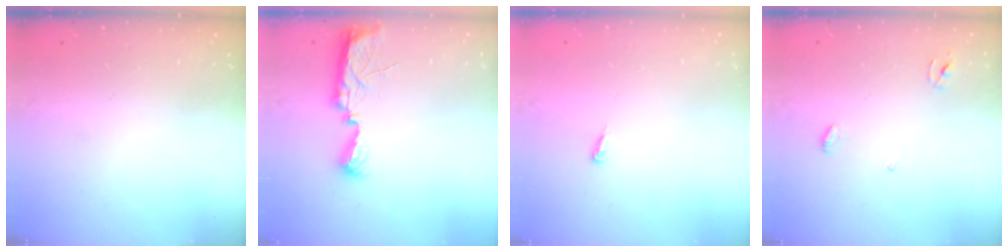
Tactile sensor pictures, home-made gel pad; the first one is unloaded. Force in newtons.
{"total": 7.9, "press": 7.8, "slide": 0.8}
{"total": 3.3, "press": 3.3, "slide": 0.8}
{"total": 3.3, "press": 3.3, "slide": 0.3}